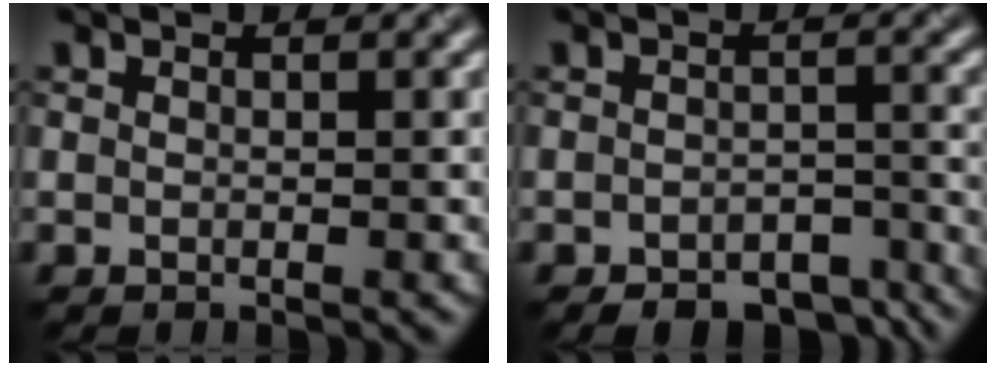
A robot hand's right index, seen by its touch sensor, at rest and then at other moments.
{"total": 5.3, "force": [-4.4, 2.2, 2.0], "torque": [-0.024, -0.005, -0.057]}